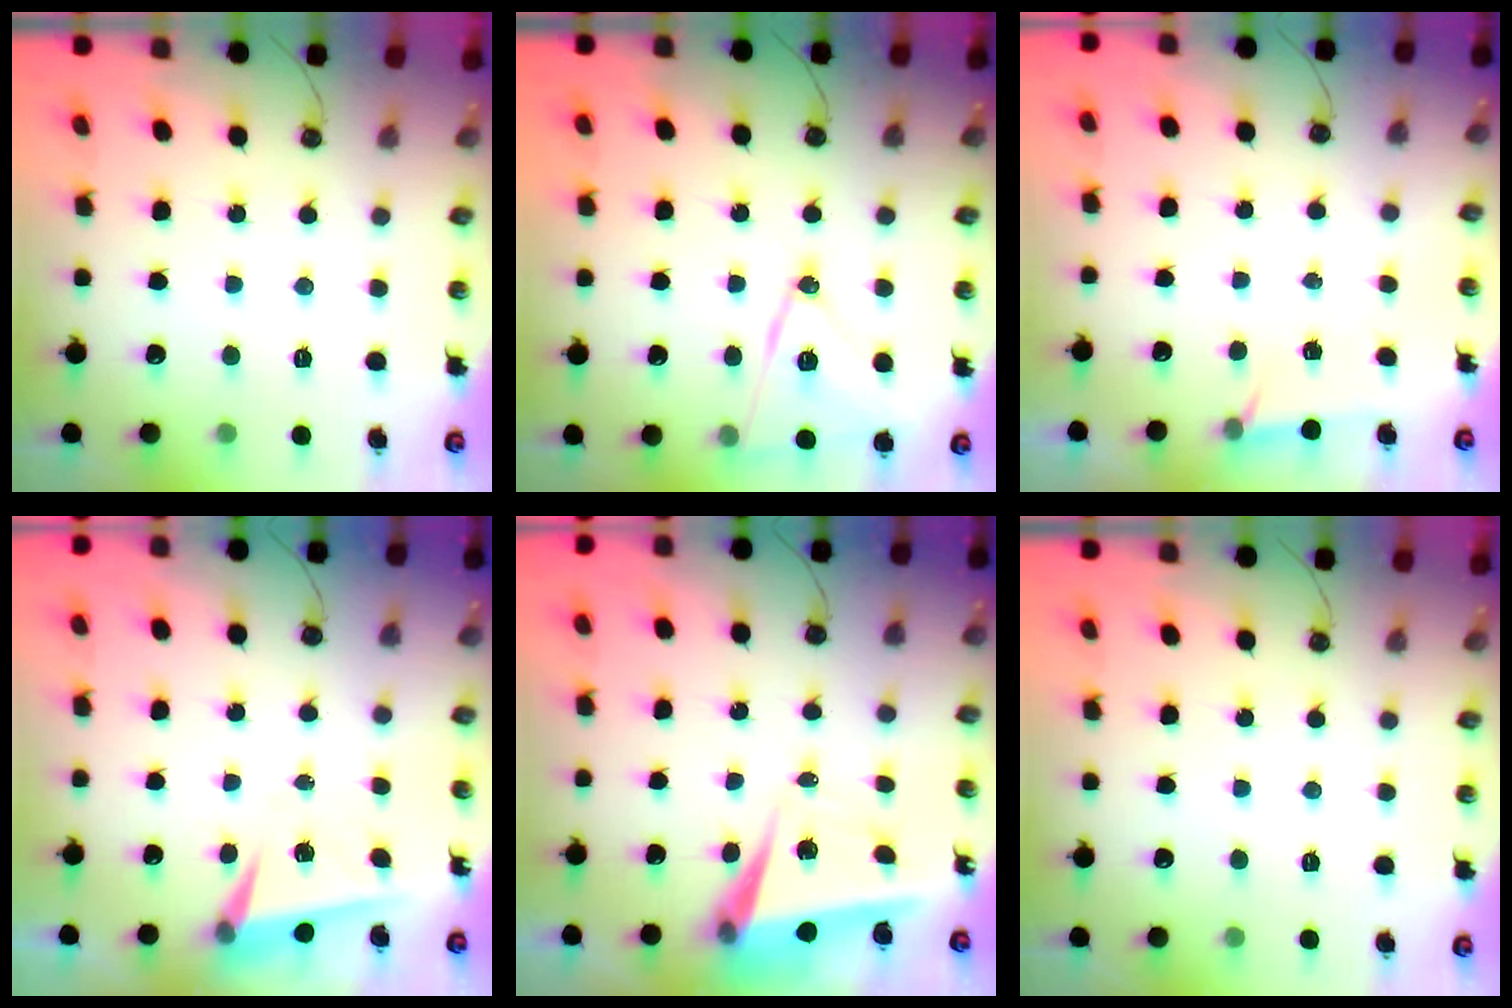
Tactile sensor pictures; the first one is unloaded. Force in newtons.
{"total": 15.1, "press": 14.9, "slide": 2.6}
{"total": 4.5, "press": 1.3, "slide": 4.4}
{"total": 6.2, "press": 5.9, "slide": 1.9}
{"total": 6.0, "press": 5.5, "slide": 2.5}
{"total": 0.0}